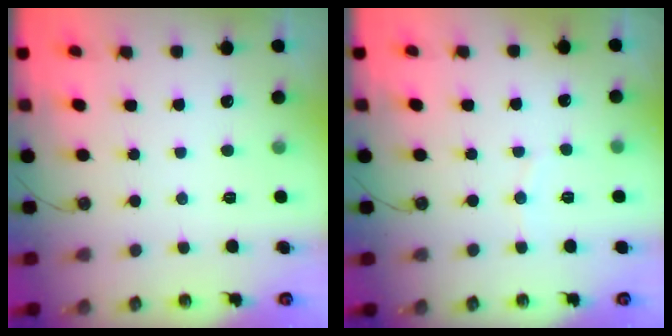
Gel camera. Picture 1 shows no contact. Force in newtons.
{"total": 3.4, "press": 3.2, "slide": 1.3}